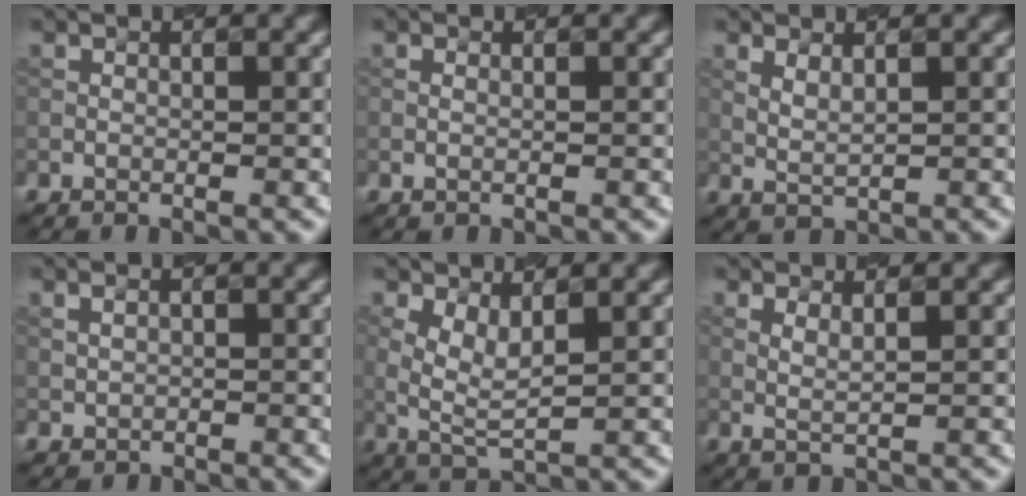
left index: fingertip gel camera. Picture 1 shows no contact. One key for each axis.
{"total": 0.5, "fx": 0.2, "fy": 0.2, "fz": 0.5, "tx": -0.013, "ty": -0.005, "tz": -0.001}
{"total": 1.5, "fx": 0.8, "fy": 0.4, "fz": 1.3, "tx": -0.031, "ty": -0.005, "tz": 0.021}
{"total": 0.9, "fx": 0.1, "fy": 0.8, "fz": 0.5, "tx": -0.010, "ty": -0.001, "tz": 0.003}
{"total": 3.4, "fx": 1.1, "fy": 1.2, "fz": 3.0, "tx": -0.070, "ty": -0.006, "tz": 0.024}
{"total": 1.6, "fx": 0.8, "fy": 0.4, "fz": 1.3, "tx": -0.026, "ty": -0.004, "tz": 0.012}